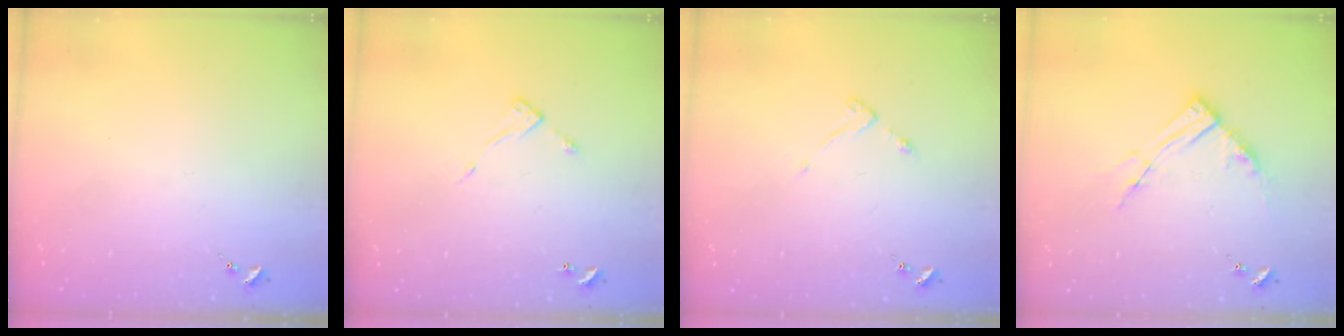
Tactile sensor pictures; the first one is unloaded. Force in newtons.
{"total": 5.1, "press": 5.1, "slide": 0.4}
{"total": 2.8, "press": 2.7, "slide": 0.5}
{"total": 10.3, "press": 10.2, "slide": 1.0}